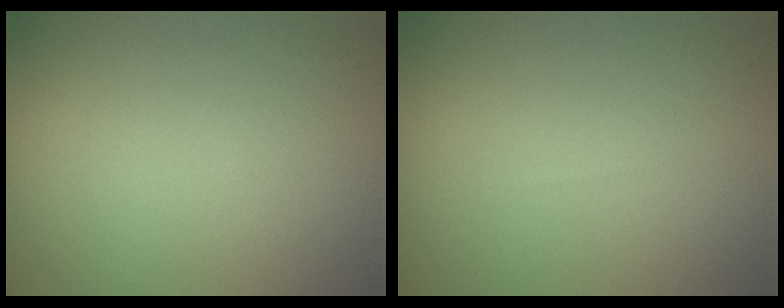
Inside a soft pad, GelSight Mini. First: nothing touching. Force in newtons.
{"total": 0.0}